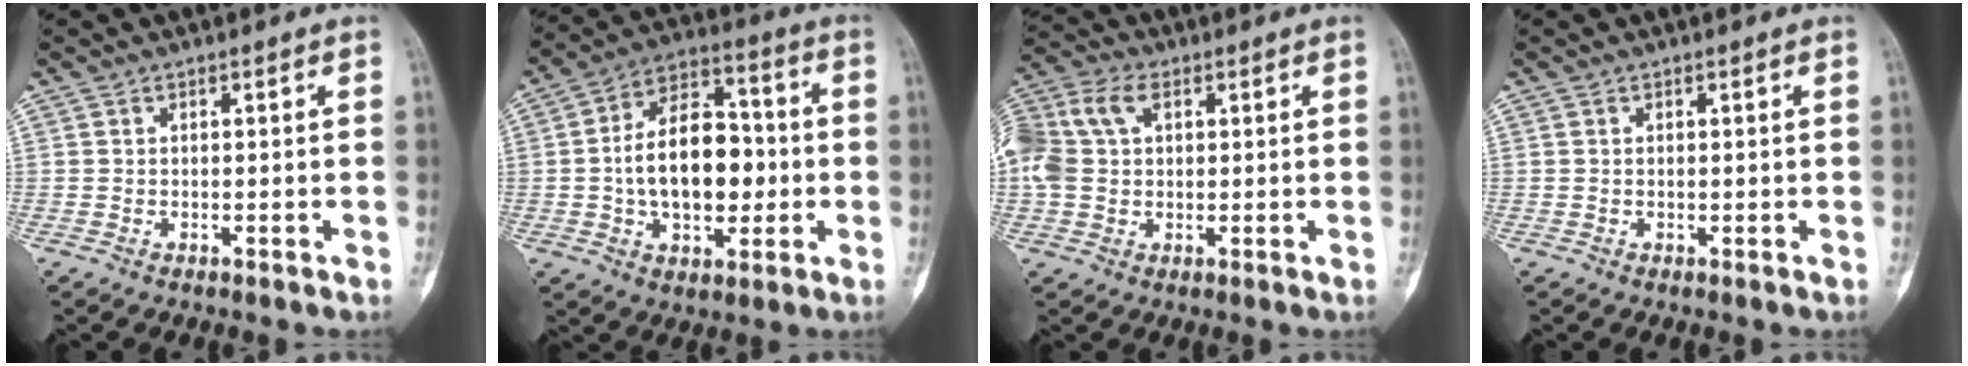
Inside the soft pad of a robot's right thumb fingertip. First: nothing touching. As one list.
[{"total": 16.9, "force": [-1.2, 10.3, 13.3], "torque": [-0.191, 0.031, -0.019]}, {"total": 13.2, "force": [3.4, 9.1, 9.0], "torque": [-0.218, 0.030, 0.063]}, {"total": 0.0}]